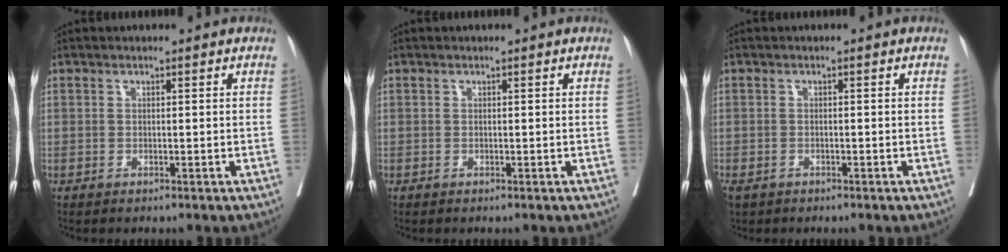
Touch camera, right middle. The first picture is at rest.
{"total": 0.0}
{"total": 2.6, "force": [-1.9, 1.2, 1.4], "torque": [-0.032, -0.004, -0.024]}